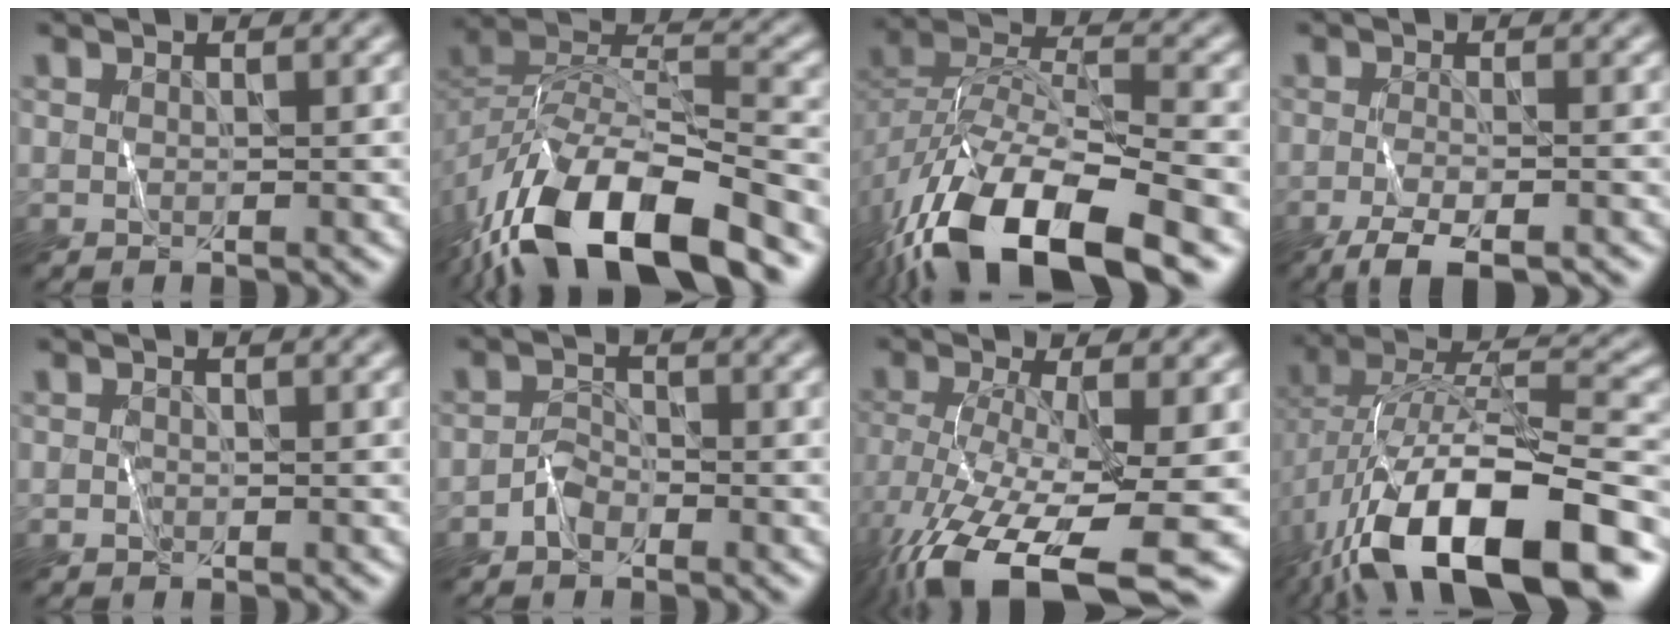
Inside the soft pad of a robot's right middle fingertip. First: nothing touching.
{"total": 14.0, "force": [-8.5, 5.8, 9.4], "torque": [-0.180, -0.001, -0.154]}
{"total": 15.4, "force": [-9.3, 6.6, 10.3], "torque": [-0.217, -0.015, -0.165]}
{"total": 3.9, "force": [-3.0, 0.6, 2.4], "torque": [-0.047, -0.004, -0.055]}
{"total": 0.5, "force": [-0.4, 0.3, 0.0], "torque": [0.000, 0.002, -0.007]}
{"total": 1.6, "force": [-1.3, 0.8, 0.3], "torque": [-0.006, 0.009, -0.027]}
{"total": 14.5, "force": [-7.7, 5.3, 11.1], "torque": [-0.233, -0.034, -0.115]}
{"total": 17.6, "force": [-8.6, 7.6, 13.4], "torque": [-0.248, -0.005, -0.141]}